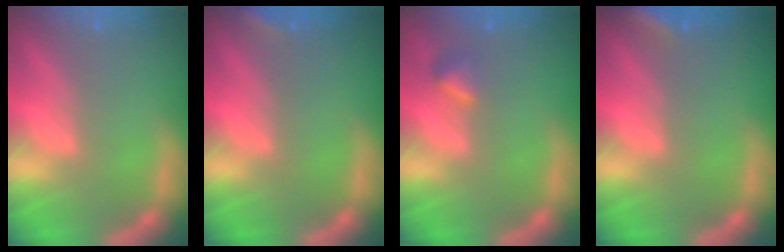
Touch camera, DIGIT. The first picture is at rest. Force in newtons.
{"total": 1.4}
{"total": 1.4}
{"total": 2.9}